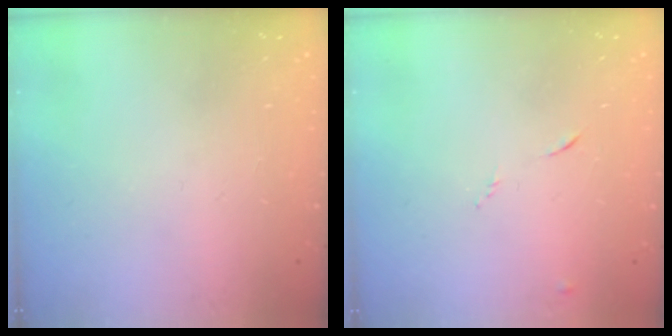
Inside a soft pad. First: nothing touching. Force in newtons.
{"total": 5.2, "press": 5.1, "slide": 0.6}